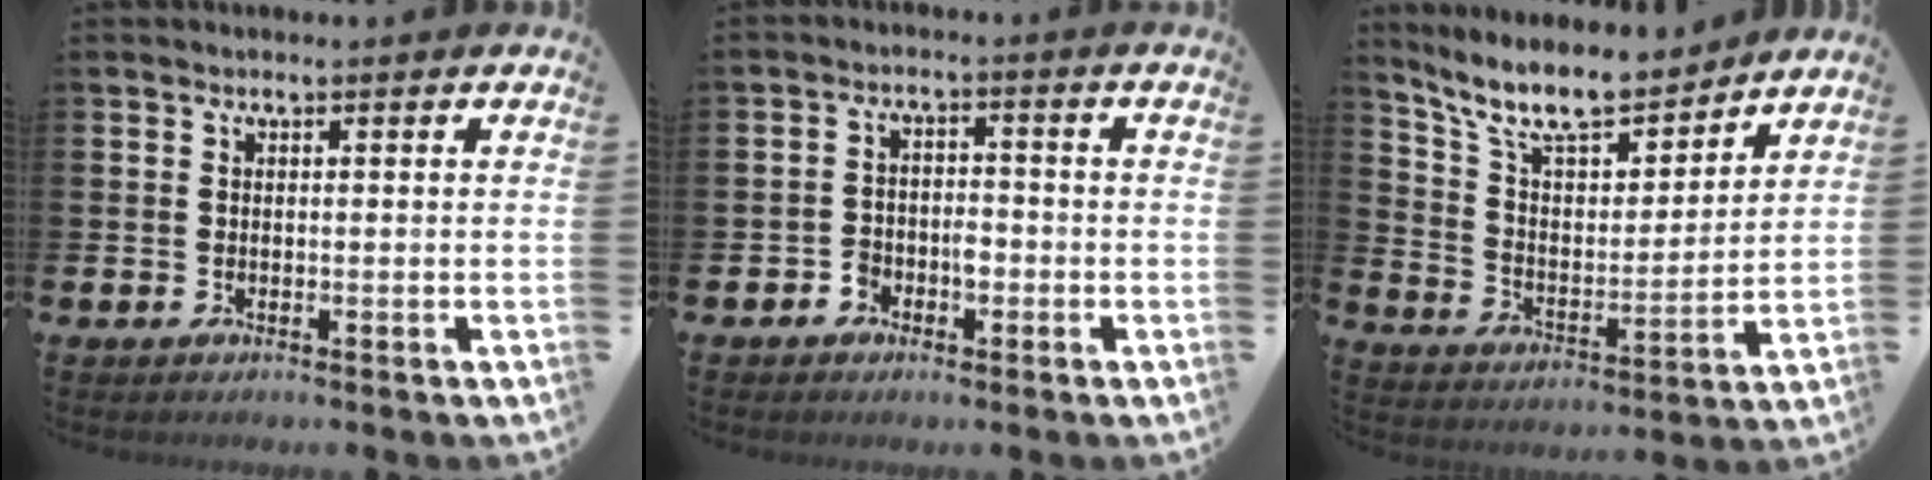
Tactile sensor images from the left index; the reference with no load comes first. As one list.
[{"total": 2.7, "force": [-1.6, 1.8, 1.1], "torque": [-0.024, 0.007, -0.036]}, {"total": 10.2, "force": [9.0, 2.9, 3.9], "torque": [-0.115, -0.060, 0.160]}]